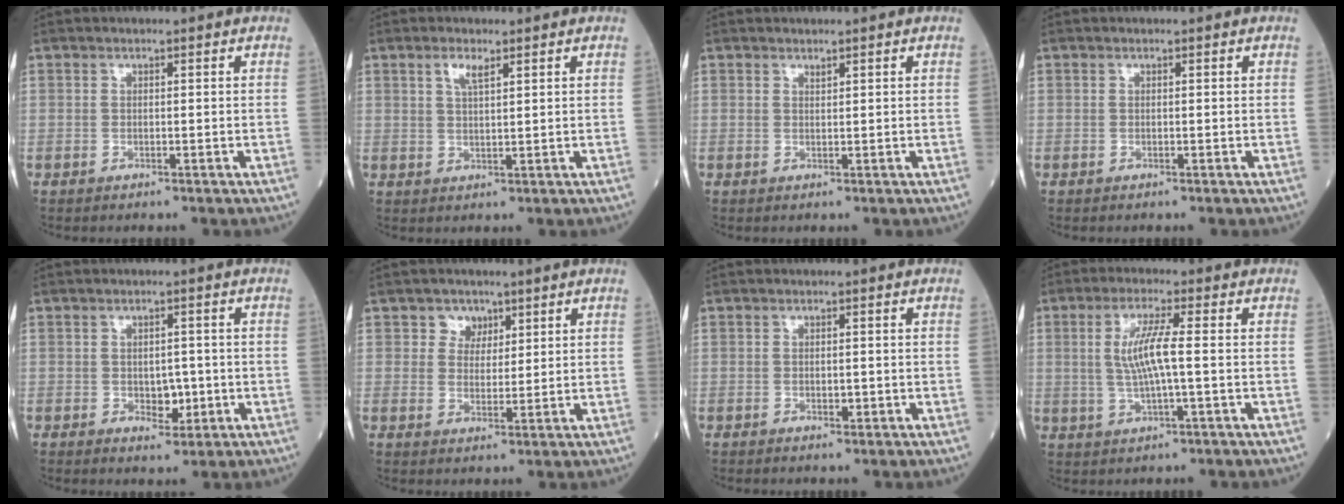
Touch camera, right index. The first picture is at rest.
{"total": 2.7, "force": [1.6, 0.6, 2.1], "torque": [-0.045, 0.002, 0.031]}
{"total": 0.5, "force": [0.5, 0.1, 0.2], "torque": [-0.007, -0.005, 0.008]}
{"total": 0.0}
{"total": 3.6, "force": [-0.7, 2.2, 2.7], "torque": [-0.028, 0.001, -0.004]}
{"total": 3.4, "force": [1.9, 2.7, 0.5], "torque": [-0.004, 0.003, 0.031]}
{"total": 1.5, "force": [-0.4, 0.7, 1.3], "torque": [-0.018, -0.001, -0.004]}
{"total": 6.3, "force": [0.4, 0.3, 6.3], "torque": [-0.128, 0.001, 0.008]}